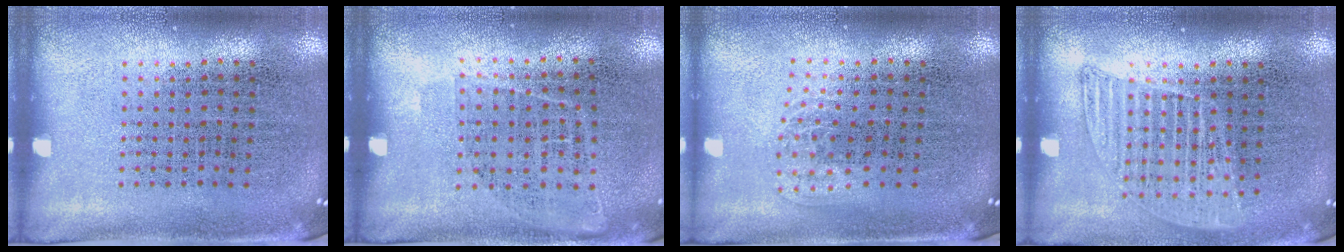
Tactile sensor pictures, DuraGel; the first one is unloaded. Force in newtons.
{"total": 0.9, "press": 0.7, "slide": 0.6}
{"total": 1.0, "press": 0.7, "slide": 0.8}
{"total": 1.2, "press": 1.1, "slide": 0.4}